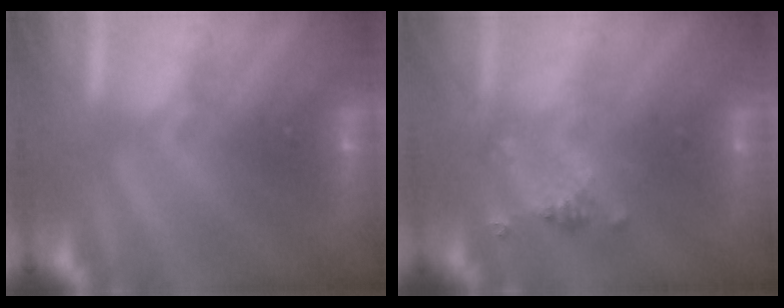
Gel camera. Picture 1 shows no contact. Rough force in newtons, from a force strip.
{"total": 2.4}